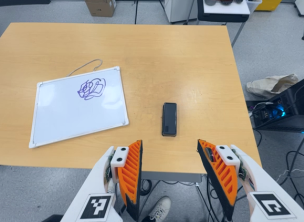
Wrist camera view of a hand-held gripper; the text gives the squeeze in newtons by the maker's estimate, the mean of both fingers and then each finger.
{"total": 0.0}